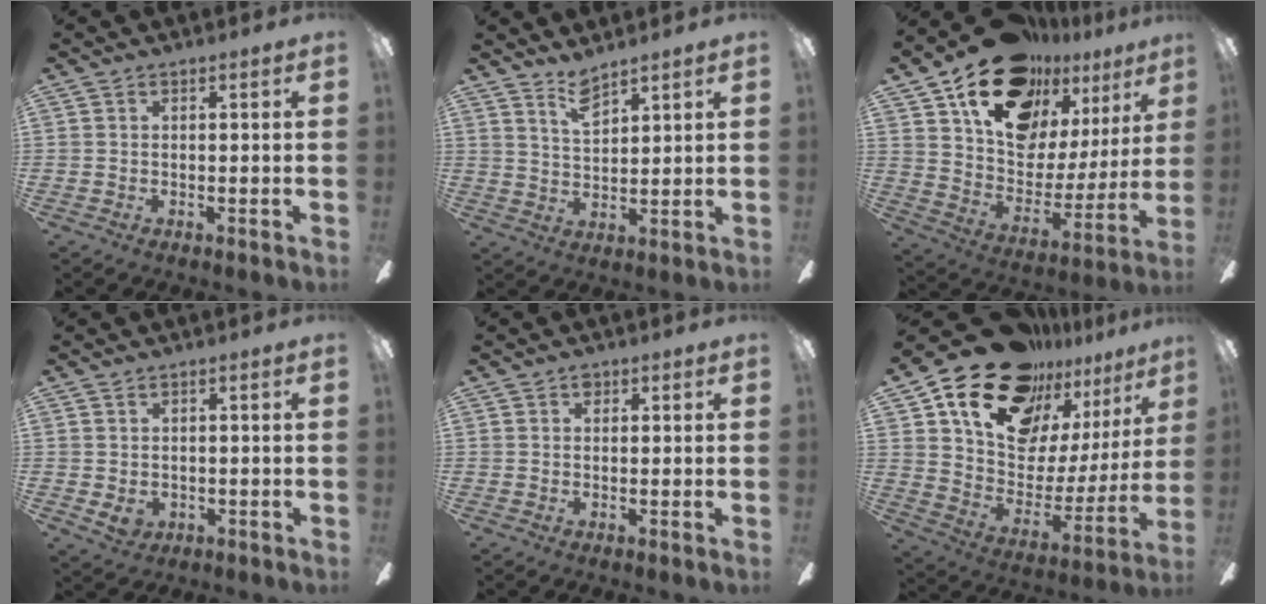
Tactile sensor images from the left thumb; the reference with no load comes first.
{"total": 5.5, "force": [4.7, 1.6, 2.5], "torque": [-0.046, -0.025, 0.082]}
{"total": 19.8, "force": [14.1, 11.2, 8.1], "torque": [-0.144, -0.093, 0.257]}
{"total": 2.8, "force": [-0.3, 2.1, 1.7], "torque": [-0.035, -0.005, -0.008]}
{"total": 1.2, "force": [0.7, 0.8, 0.6], "torque": [-0.005, 0.000, 0.011]}
{"total": 22.3, "force": [16.6, 12.3, 8.5], "torque": [-0.145, -0.111, 0.309]}